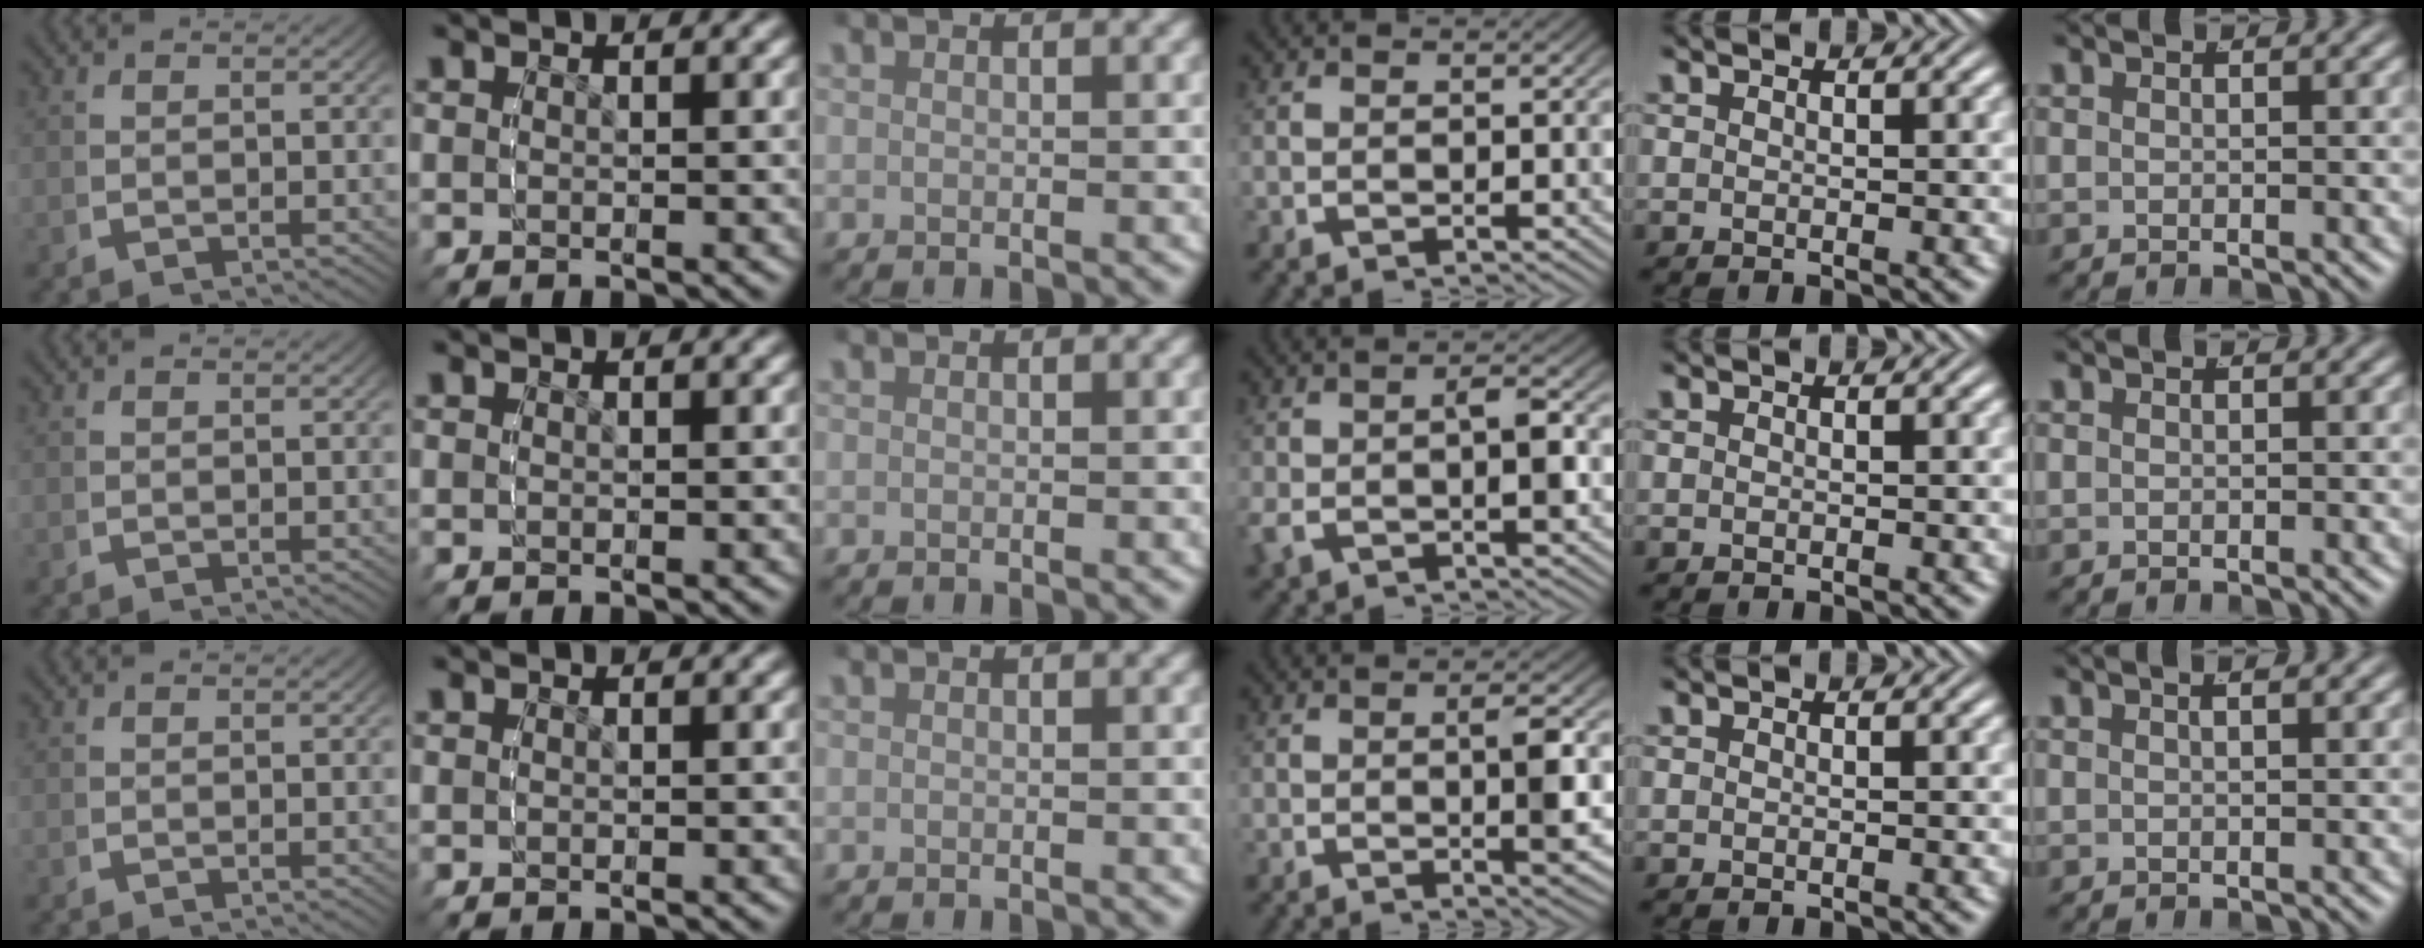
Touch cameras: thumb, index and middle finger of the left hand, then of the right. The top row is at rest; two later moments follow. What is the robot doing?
{"motion": "grasp_and_lifting", "object": "sponge"}